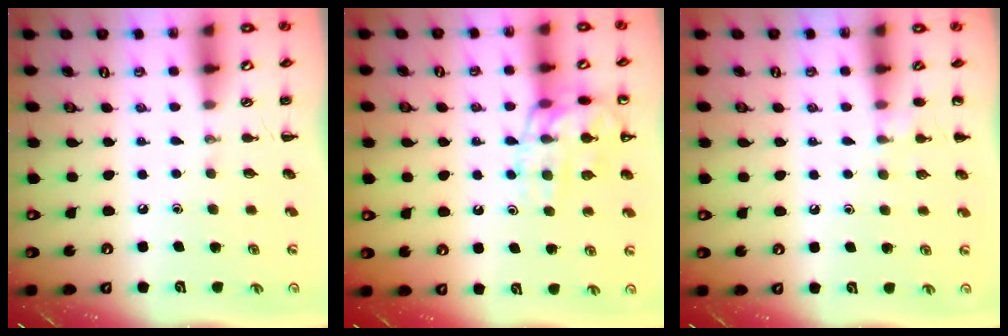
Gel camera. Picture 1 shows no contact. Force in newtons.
{"total": 14.7, "press": 14.5, "slide": 2.2}
{"total": 6.6, "press": 6.3, "slide": 1.9}